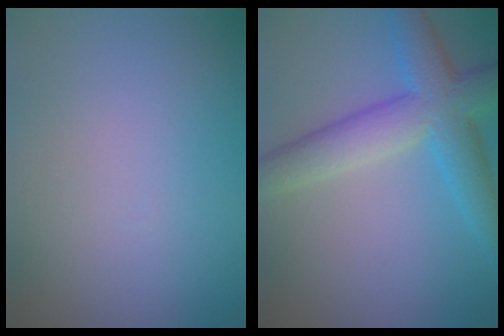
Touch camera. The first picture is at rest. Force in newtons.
{"total": 6.5, "press": 6.5, "slide": 0.1}